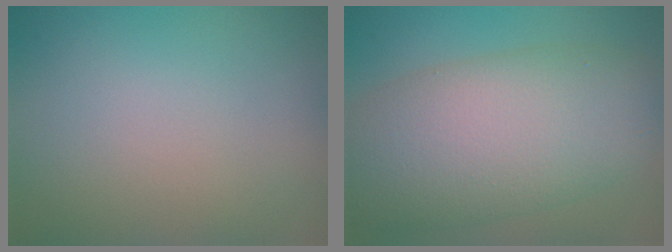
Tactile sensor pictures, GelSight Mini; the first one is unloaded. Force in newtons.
{"total": 10.1, "press": 10.1, "slide": 0.3}